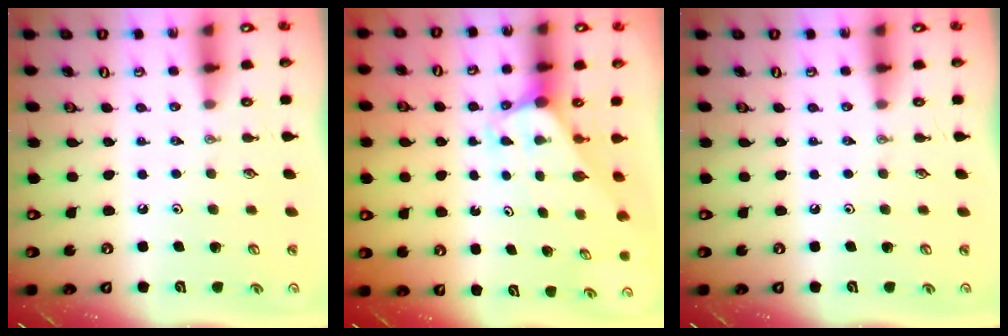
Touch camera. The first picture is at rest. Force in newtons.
{"total": 3.0, "press": 3.0, "slide": 0.2}
{"total": 0.0}